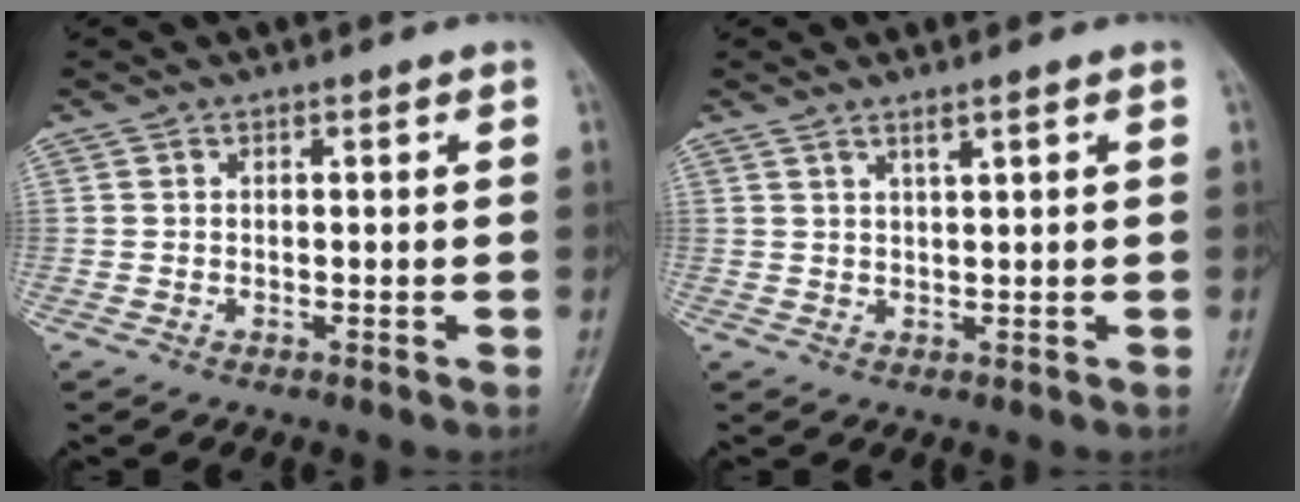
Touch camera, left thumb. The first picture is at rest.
{"total": 1.8, "force": [1.1, -0.1, 1.3], "torque": [-0.026, -0.007, 0.024]}